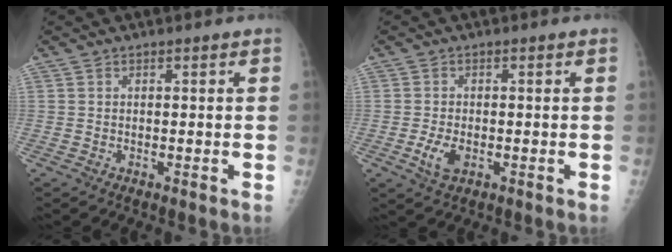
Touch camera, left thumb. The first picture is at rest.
{"total": 3.8, "force": [-1.1, 2.2, 3.0], "torque": [-0.062, -0.004, -0.017]}